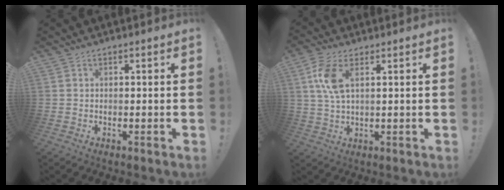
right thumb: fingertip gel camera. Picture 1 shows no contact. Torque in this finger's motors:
{"motor_torque": [1.07, 1.19, 0.18, 0.05, 0.09]}